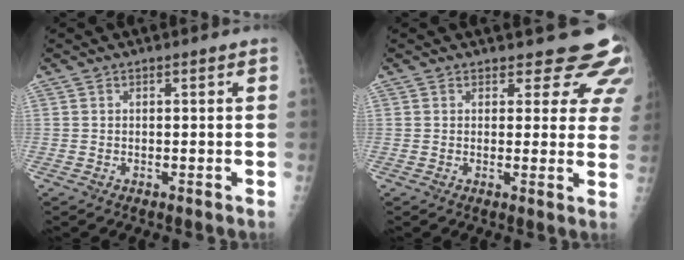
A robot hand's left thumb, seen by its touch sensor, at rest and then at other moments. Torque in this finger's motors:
{"motor_torque": [-0.11, 0.29, -0.01, -0.11, 0.04]}